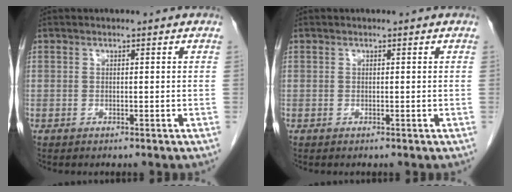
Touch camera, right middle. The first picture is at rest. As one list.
[{"total": 0.0}]